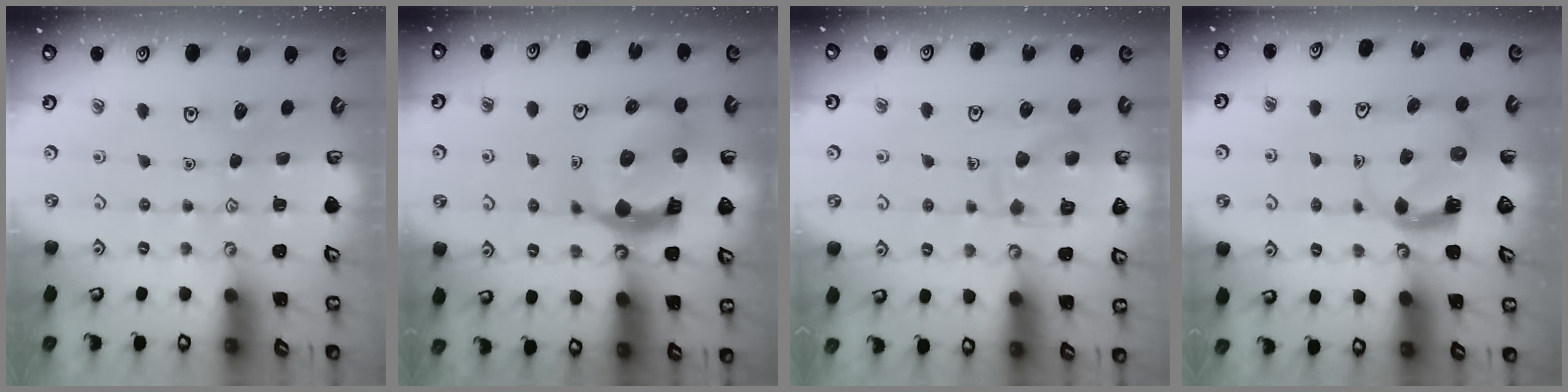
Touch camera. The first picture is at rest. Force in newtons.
{"total": 18.6, "press": 18.5, "slide": 2.2}
{"total": 10.6, "press": 10.6, "slide": 0.2}
{"total": 3.9, "press": 3.9, "slide": 0.6}